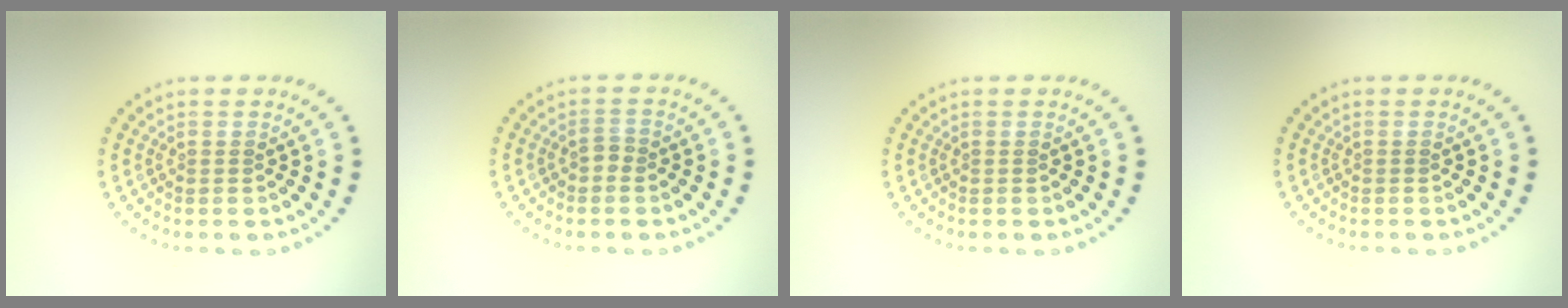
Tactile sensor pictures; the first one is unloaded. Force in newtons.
{"total": 0.9, "press": 0.9, "slide": 0.3}
{"total": 0.0}
{"total": 0.0}